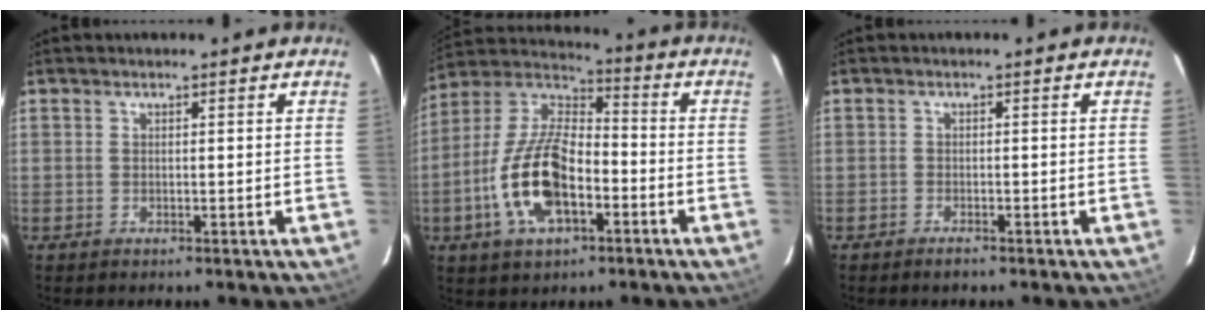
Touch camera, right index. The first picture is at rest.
{"total": 16.8, "force": [-5.7, 8.1, 13.6], "torque": [-0.288, 0.002, -0.107]}
{"total": 1.5, "force": [-1.3, 0.5, 0.6], "torque": [-0.018, -0.001, -0.026]}